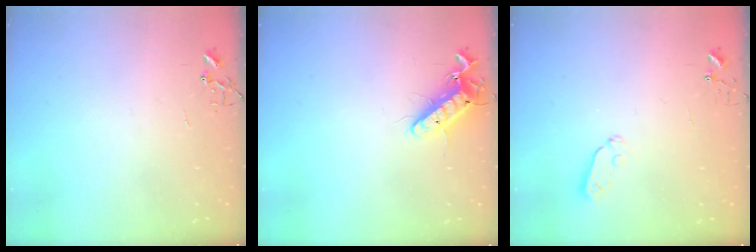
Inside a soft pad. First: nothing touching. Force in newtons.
{"total": 13.1, "press": 12.9, "slide": 2.2}
{"total": 3.8, "press": 3.8, "slide": 0.6}